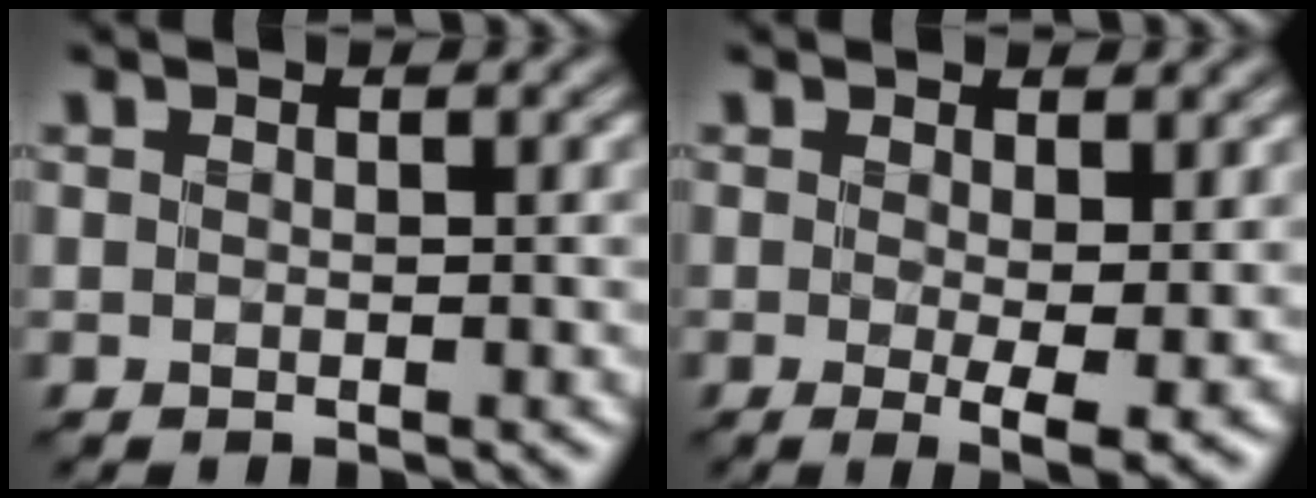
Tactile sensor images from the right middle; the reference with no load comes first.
{"total": 4.0, "force": [0.4, 0.9, 3.8], "torque": [-0.057, -0.016, 0.010]}